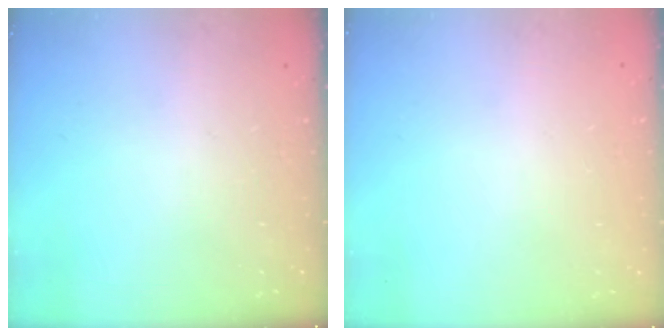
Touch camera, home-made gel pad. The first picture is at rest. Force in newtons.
{"total": 0.0}